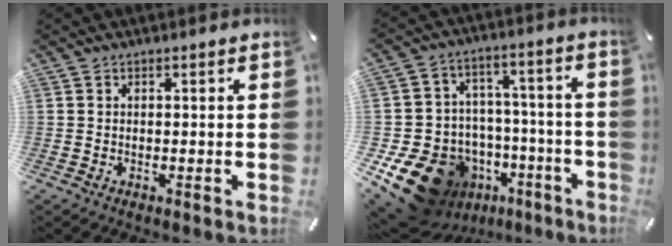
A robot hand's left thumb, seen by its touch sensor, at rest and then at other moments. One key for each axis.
{"total": 18.9, "fx": -10.3, "fy": 13.7, "fz": 8.0, "tx": -0.128, "ty": 0.058, "tz": -0.140}